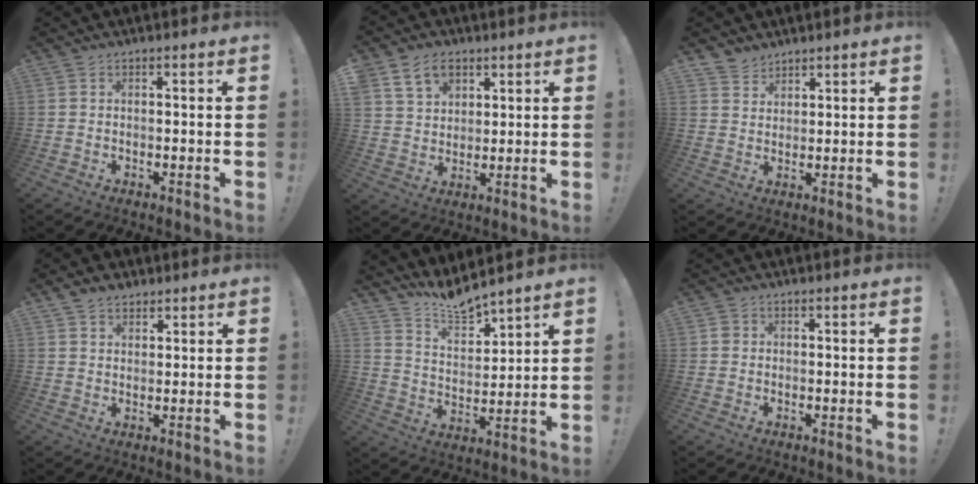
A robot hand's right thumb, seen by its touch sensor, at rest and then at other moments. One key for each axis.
{"total": 10.5, "fx": 5.8, "fy": 7.6, "fz": 4.3, "tx": -0.064, "ty": -0.022, "tz": 0.114}
{"total": 4.0, "fx": 3.4, "fy": 2.2, "fz": 0.0, "tx": 0.001, "ty": -0.024, "tz": 0.064}
{"total": 3.9, "fx": 2.9, "fy": 2.4, "fz": 1.1, "tx": -0.020, "ty": -0.012, "tz": 0.054}
{"total": 9.5, "fx": 9.3, "fy": 1.4, "fz": 1.4, "tx": -0.038, "ty": -0.082, "tz": 0.173}
{"total": 1.2, "fx": 0.4, "fy": 1.1, "fz": 0.4, "tx": -0.001, "ty": 0.001, "tz": 0.006}